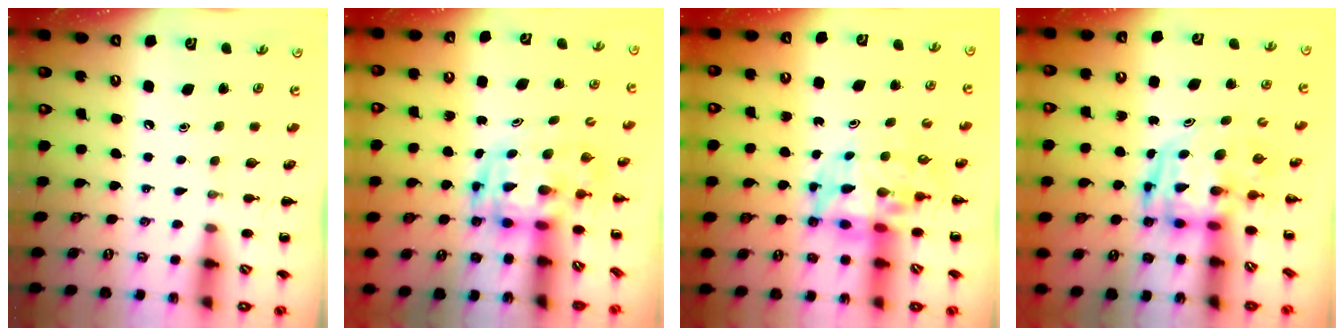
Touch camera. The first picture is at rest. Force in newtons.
{"total": 3.2, "press": 3.1, "slide": 0.6}
{"total": 9.5, "press": 9.1, "slide": 2.8}
{"total": 3.3, "press": 3.3, "slide": 0.7}